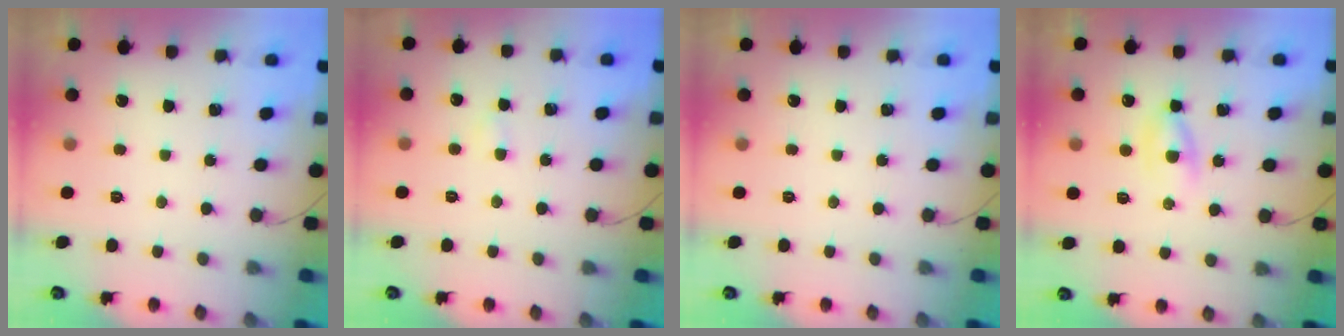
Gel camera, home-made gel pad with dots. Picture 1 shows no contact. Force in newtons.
{"total": 2.0, "press": 1.8, "slide": 0.8}
{"total": 0.0}
{"total": 2.6, "press": 2.4, "slide": 1.0}